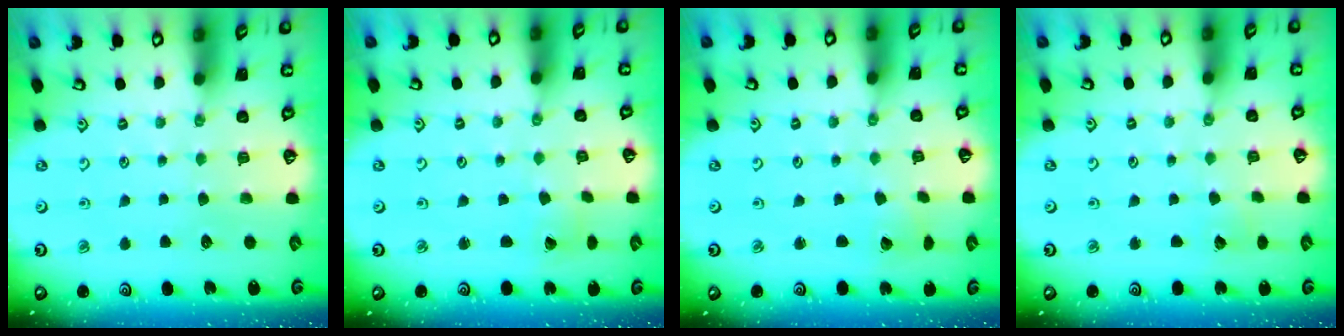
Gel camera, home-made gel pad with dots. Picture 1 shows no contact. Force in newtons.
{"total": 0.9, "press": 0.9, "slide": 0.0}
{"total": 2.3, "press": 2.3, "slide": 0.3}
{"total": 2.8, "press": 2.8, "slide": 0.3}